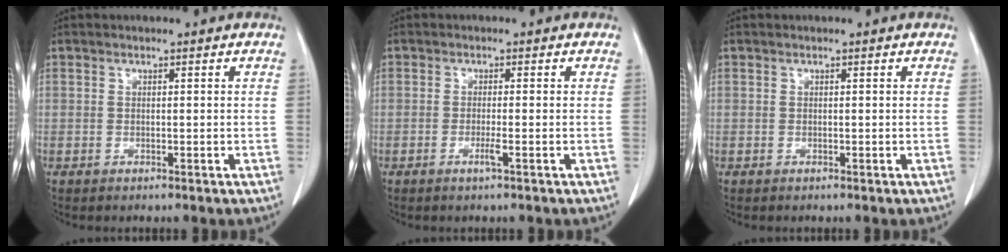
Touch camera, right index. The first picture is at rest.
{"total": 1.7, "force": [-0.8, -0.2, 1.5], "torque": [-0.030, -0.004, -0.015]}
{"total": 0.0}